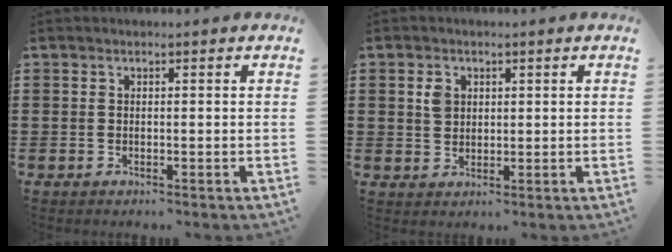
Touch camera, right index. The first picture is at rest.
{"total": 2.5, "force": [0.8, 1.9, 1.3], "torque": [-0.033, 0.008, 0.015]}